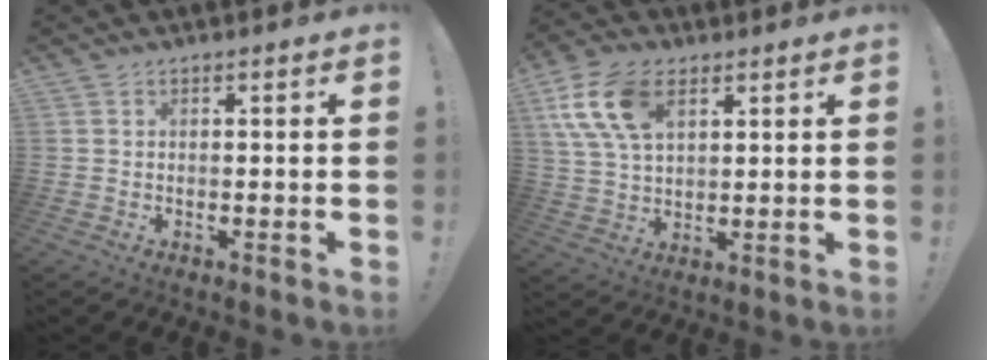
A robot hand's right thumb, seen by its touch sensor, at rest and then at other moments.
{"total": 14.3, "force": [6.0, 8.6, 9.8], "torque": [-0.194, -0.006, 0.115]}